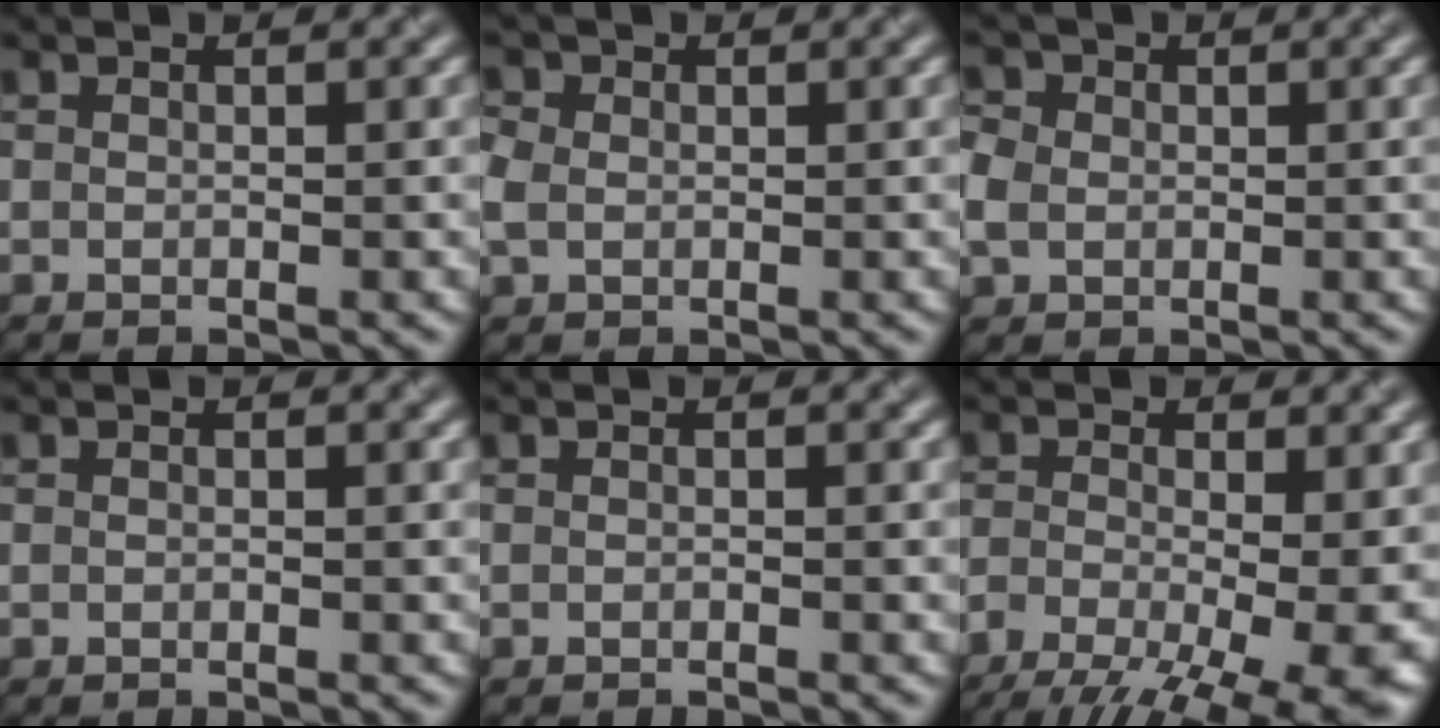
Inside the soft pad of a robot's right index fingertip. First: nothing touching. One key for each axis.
{"total": 2.1, "fx": 0.3, "fy": 1.9, "fz": 1.0, "tx": -0.029, "ty": 0.010, "tz": 0.000}
{"total": 3.0, "fx": 0.2, "fy": 2.7, "fz": 1.3, "tx": -0.046, "ty": 0.016, "tz": 0.004}
{"total": 0.5, "fx": -0.5, "fy": 0.0, "fz": 0.2, "tx": 0.002, "ty": -0.003, "tz": -0.009}
{"total": 1.1, "fx": -1.0, "fy": 0.1, "fz": 0.4, "tx": 0.001, "ty": 0.000, "tz": -0.013}
{"total": 14.4, "fx": -7.9, "fy": 6.6, "fz": 10.0, "tx": -0.164, "ty": -0.034, "tz": -0.088}